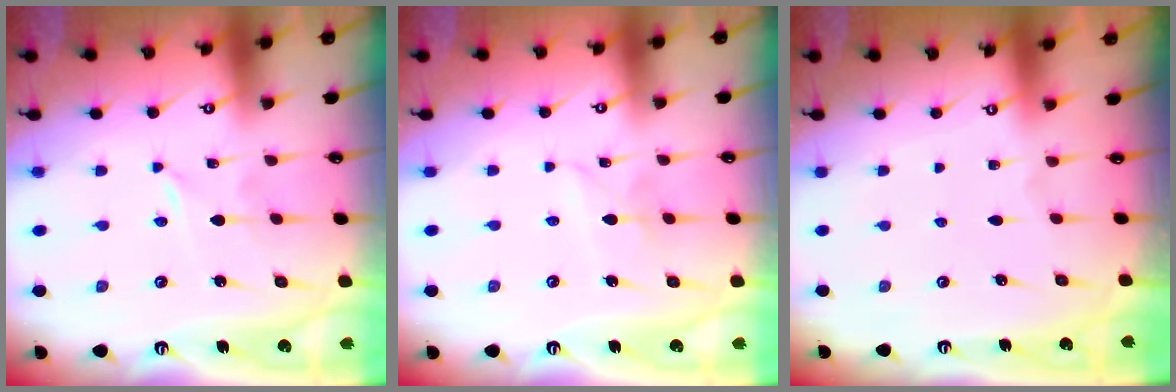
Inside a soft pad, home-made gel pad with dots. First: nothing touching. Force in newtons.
{"total": 3.3, "press": 3.3, "slide": 0.2}
{"total": 0.0}